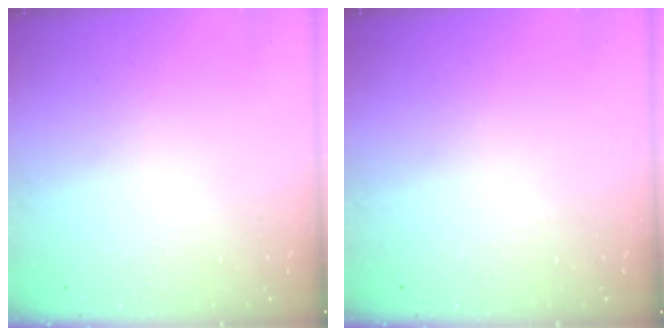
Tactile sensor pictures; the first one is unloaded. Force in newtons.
{"total": 0.0}